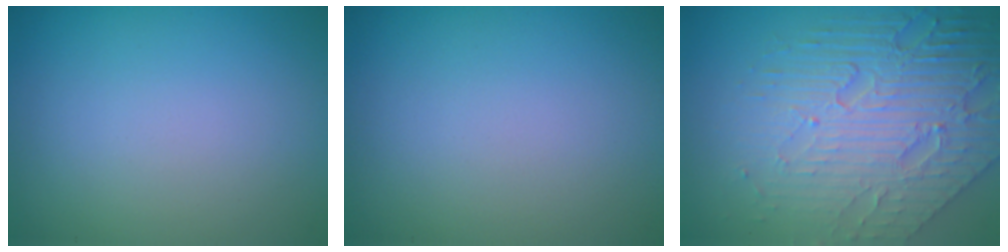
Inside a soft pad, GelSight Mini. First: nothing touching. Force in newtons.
{"total": 0.0}
{"total": 8.4, "press": 5.7, "slide": 6.2}